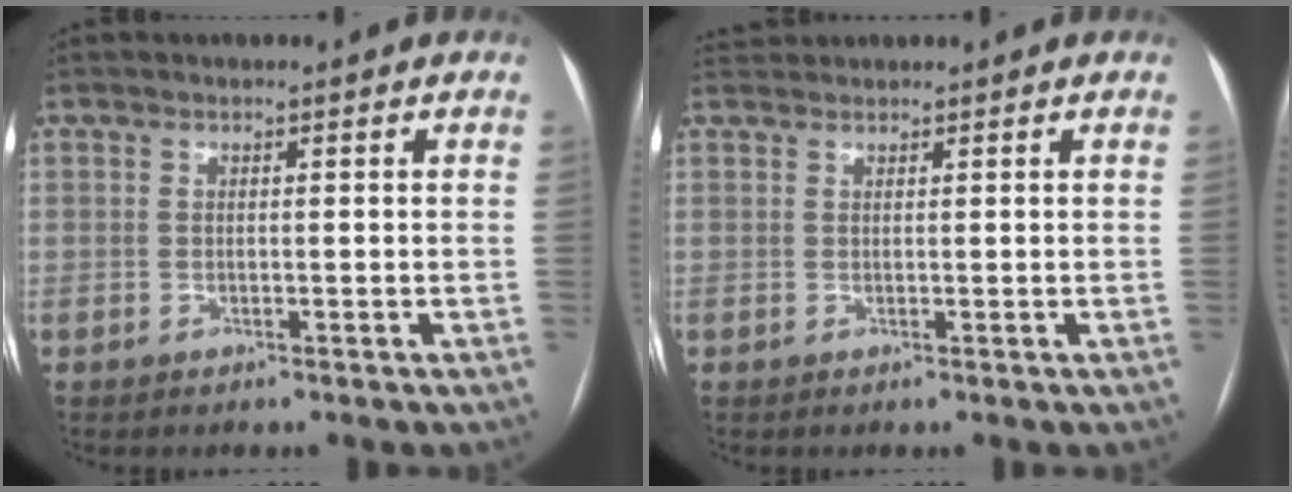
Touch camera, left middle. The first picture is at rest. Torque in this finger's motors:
{"motor_torque": [0.17, -0.21, -0.16, -0.03]}